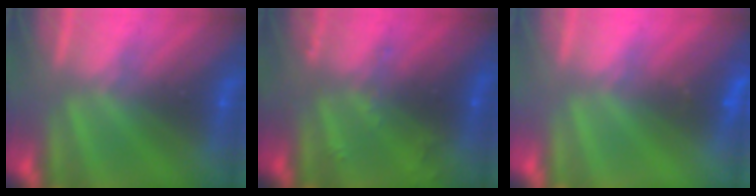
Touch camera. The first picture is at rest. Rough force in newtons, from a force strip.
{"total": 2.4}
{"total": 4.6}